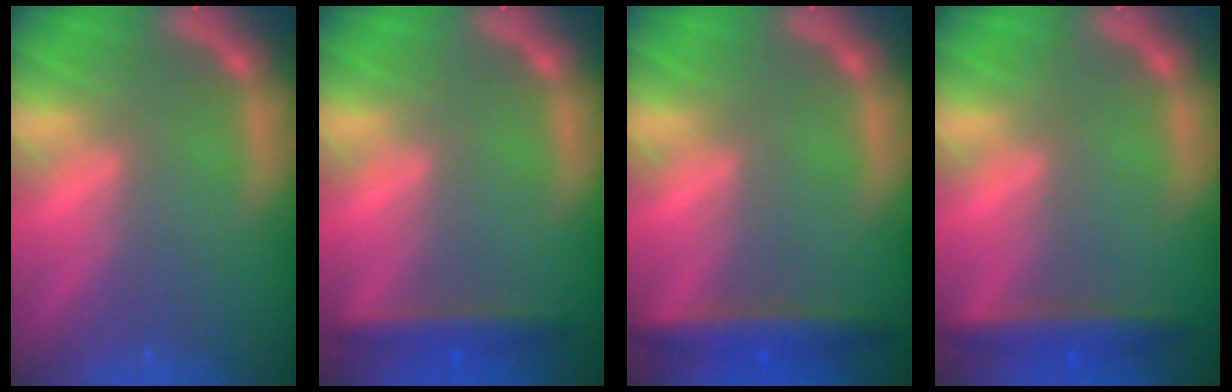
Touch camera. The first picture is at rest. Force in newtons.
{"total": 3.0}
{"total": 4.0}
{"total": 3.5}